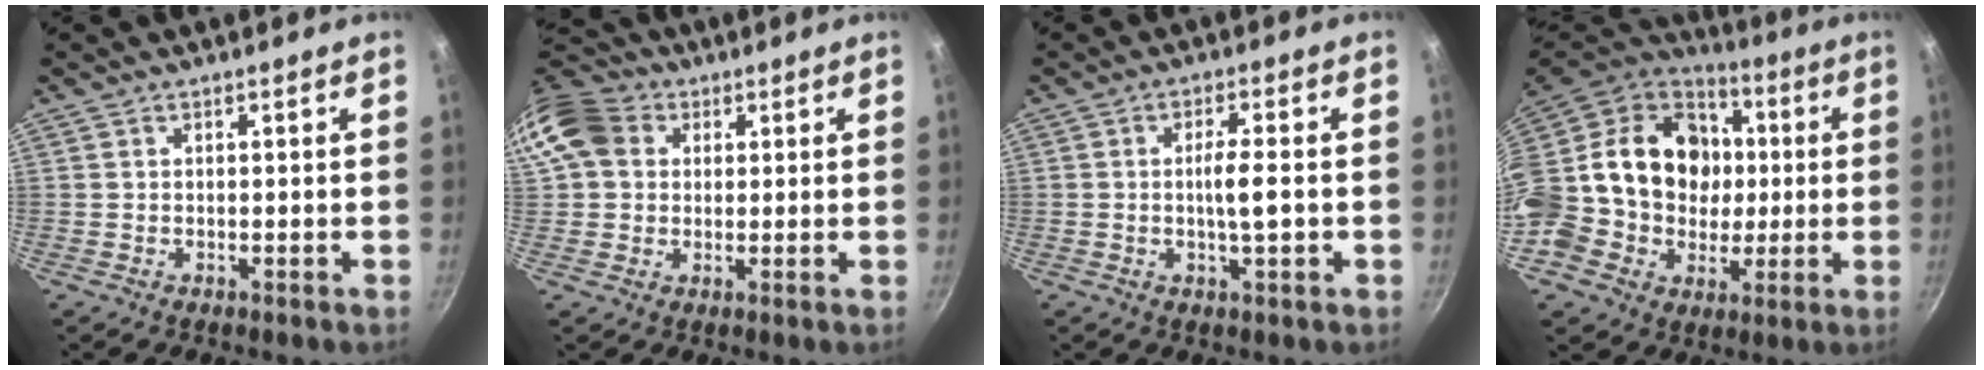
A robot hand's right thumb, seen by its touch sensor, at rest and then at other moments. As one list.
[{"total": 11.4, "force": [2.7, 9.6, 5.5], "torque": [-0.093, 0.019, 0.036]}, {"total": 5.0, "force": [-0.6, 0.7, 4.9], "torque": [-0.092, 0.004, -0.014]}, {"total": 26.8, "force": [-0.1, 23.8, 12.2], "torque": [-0.245, 0.050, 0.012]}]